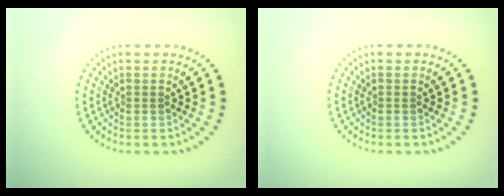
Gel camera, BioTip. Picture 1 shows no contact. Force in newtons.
{"total": 0.0}